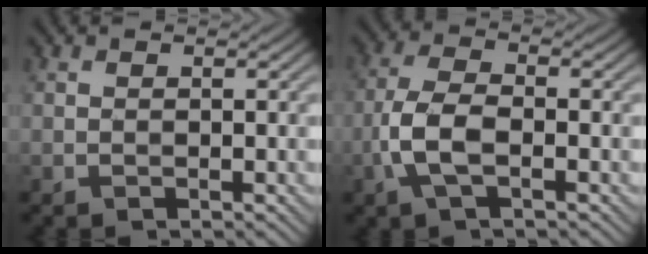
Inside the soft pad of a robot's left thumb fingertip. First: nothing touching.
{"total": 5.5, "force": [-1.9, 2.3, 4.7], "torque": [-0.112, 0.004, -0.046]}